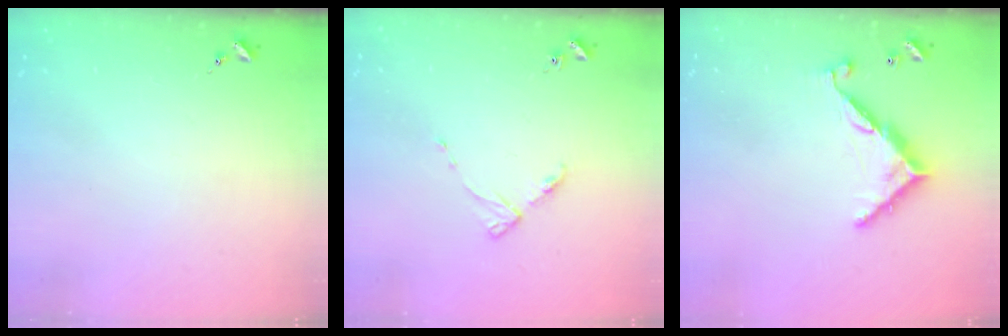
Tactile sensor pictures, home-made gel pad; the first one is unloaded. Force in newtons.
{"total": 4.5, "press": 4.4, "slide": 0.6}
{"total": 8.9, "press": 8.9, "slide": 0.6}